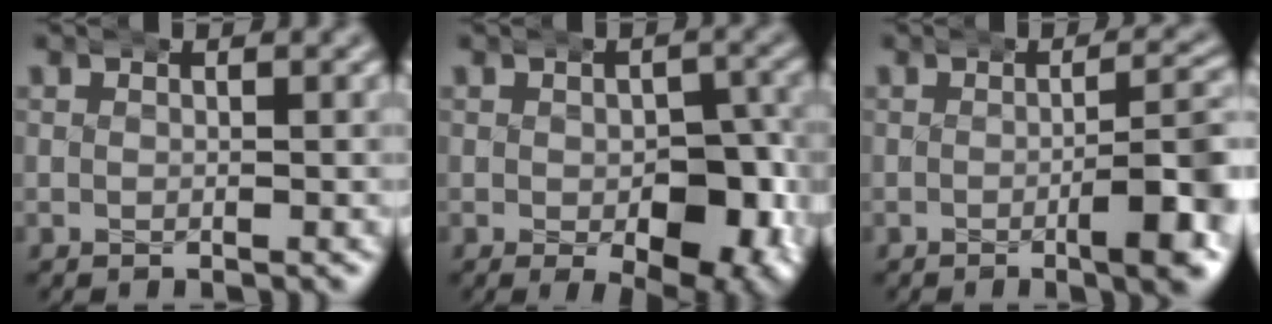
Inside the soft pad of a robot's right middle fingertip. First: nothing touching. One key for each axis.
{"total": 9.1, "fx": -2.3, "fy": 5.1, "fz": 7.1, "tx": -0.093, "ty": -0.030, "tz": -0.020}
{"total": 6.7, "fx": -1.6, "fy": 2.0, "fz": 6.2, "tx": -0.073, "ty": -0.001, "tz": -0.024}